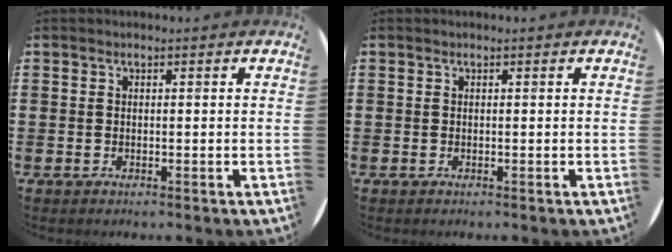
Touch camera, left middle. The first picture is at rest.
{"total": 0.0}